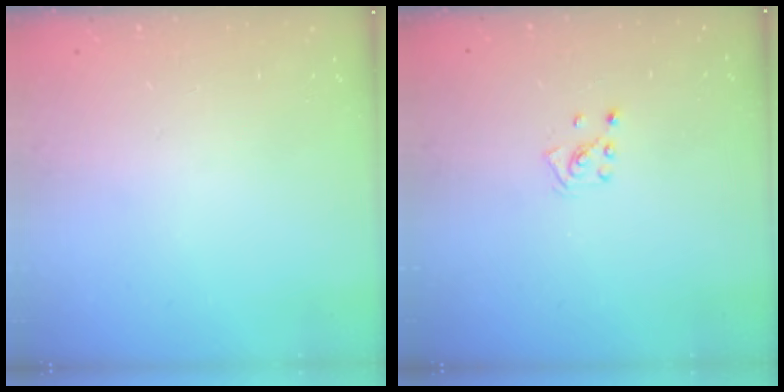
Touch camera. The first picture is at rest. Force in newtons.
{"total": 2.2, "press": 2.2, "slide": 0.3}